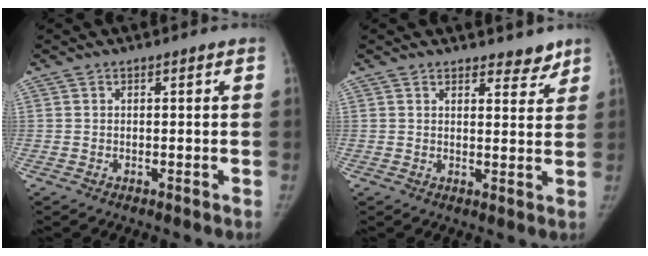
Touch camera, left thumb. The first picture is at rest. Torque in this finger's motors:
{"motor_torque": [-0.22, -0.12, -0.40, -0.02, -0.06]}